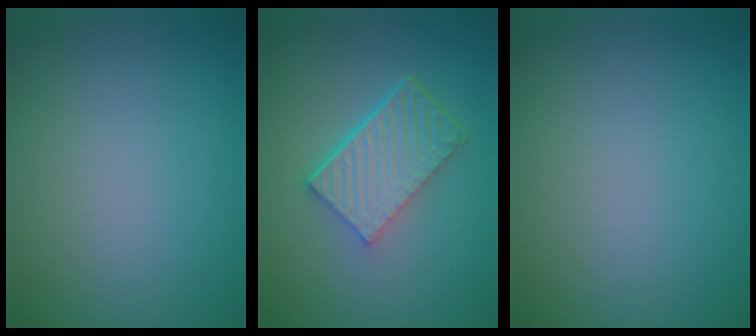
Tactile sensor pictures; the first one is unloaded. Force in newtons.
{"total": 6.0, "press": 4.1, "slide": 4.4}
{"total": 0.0}